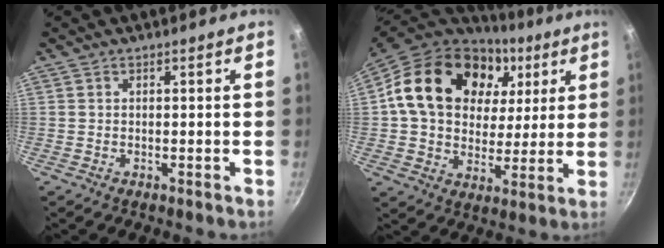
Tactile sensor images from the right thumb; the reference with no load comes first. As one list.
[{"total": 24.9, "force": [7.8, 18.2, 15.1], "torque": [-0.250, 0.006, 0.131]}]